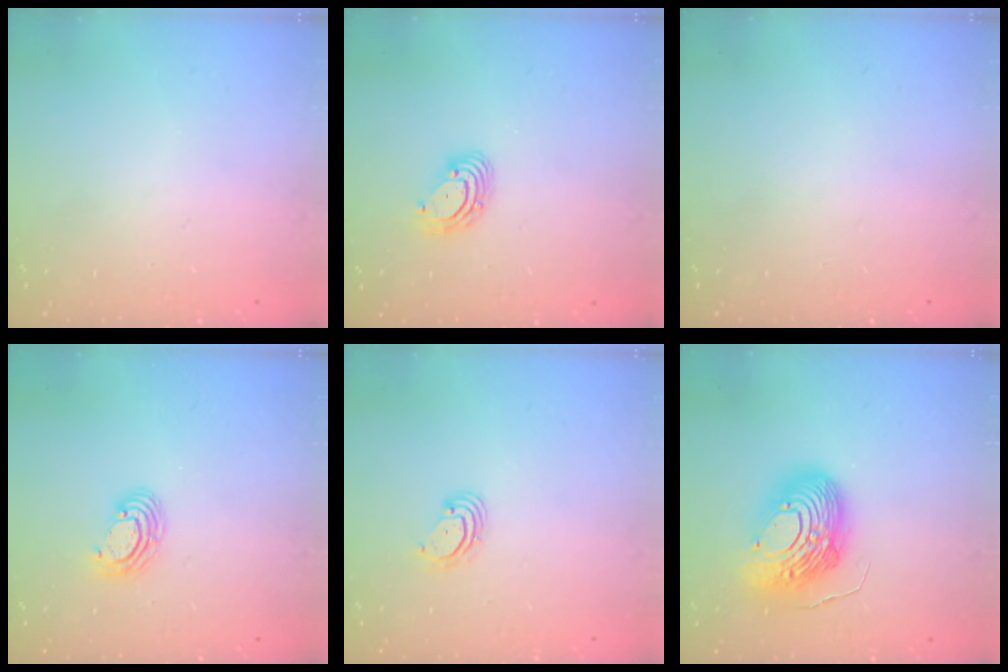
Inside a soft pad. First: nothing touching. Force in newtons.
{"total": 5.8, "press": 5.7, "slide": 0.8}
{"total": 0.0}
{"total": 4.5, "press": 4.5, "slide": 0.3}
{"total": 3.0, "press": 3.0, "slide": 0.2}
{"total": 17.4, "press": 17.3, "slide": 1.6}